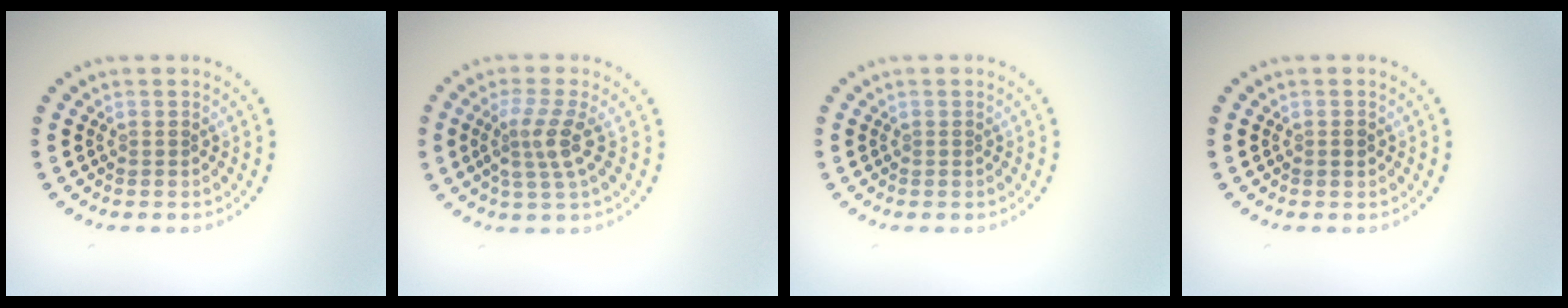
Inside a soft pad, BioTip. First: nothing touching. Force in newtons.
{"total": 3.0, "press": 2.4, "slide": 1.8}
{"total": 0.0}
{"total": 0.8, "press": 0.8, "slide": 0.1}